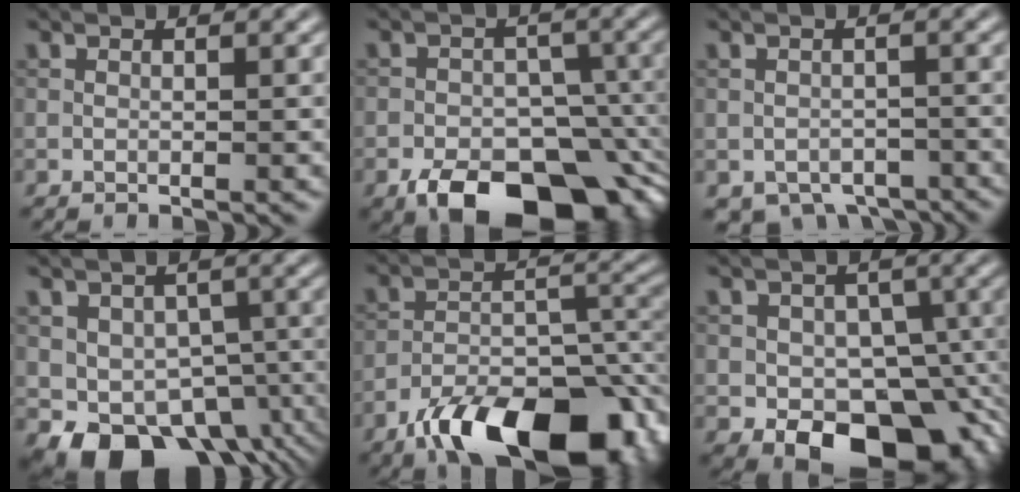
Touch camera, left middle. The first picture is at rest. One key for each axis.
{"total": 13.0, "fx": -7.1, "fy": 7.3, "fz": 8.0, "tx": -0.115, "ty": -0.020, "tz": -0.104}
{"total": 4.1, "fx": -2.8, "fy": 2.5, "fz": 1.5, "tx": -0.012, "ty": -0.018, "tz": -0.038}
{"total": 9.3, "fx": -4.4, "fy": 6.2, "fz": 5.3, "tx": -0.077, "ty": -0.016, "tz": -0.061}
{"total": 13.4, "fx": -9.0, "fy": 5.4, "fz": 8.3, "tx": -0.130, "ty": -0.009, "tz": -0.149}
{"total": 12.2, "fx": -4.6, "fy": 8.2, "fz": 7.7, "tx": -0.065, "ty": -0.007, "tz": -0.071}